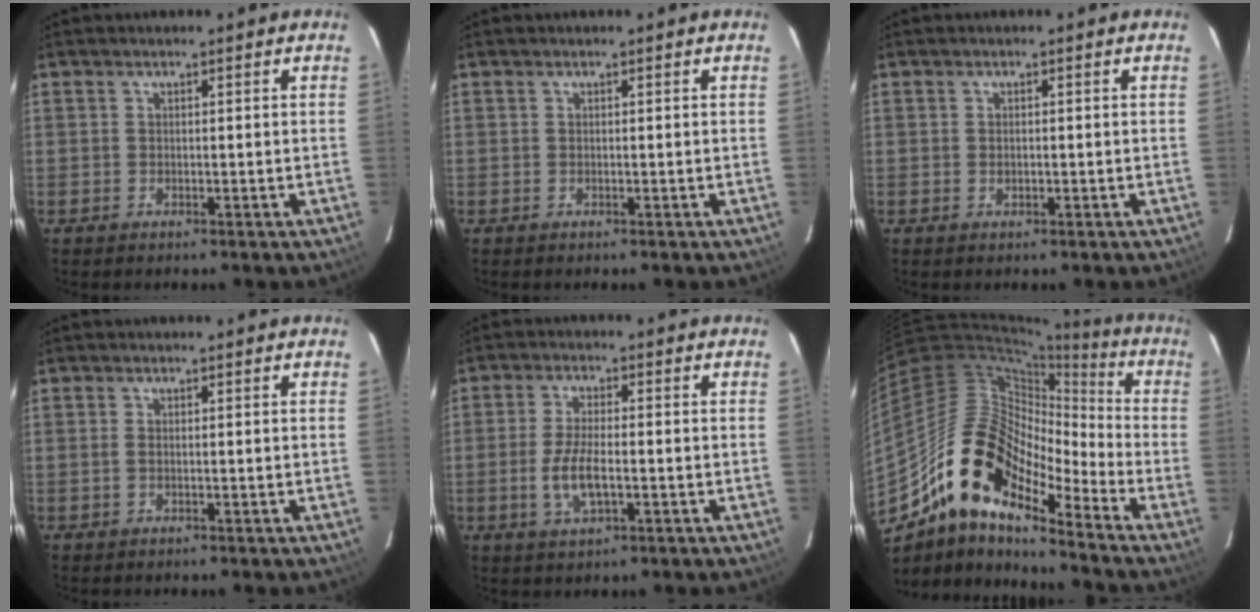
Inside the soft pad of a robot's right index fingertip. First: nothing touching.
{"total": 0.0}
{"total": 1.0, "force": [-0.2, 0.6, 0.7], "torque": [-0.012, 0.000, -0.002]}
{"total": 1.0, "force": [-0.1, 0.3, 0.9], "torque": [-0.021, 0.000, -0.004]}
{"total": 7.0, "force": [-1.8, 2.4, 6.3], "torque": [-0.131, -0.006, -0.034]}
{"total": 18.0, "force": [-12.5, 6.5, 11.2], "torque": [-0.188, -0.008, -0.251]}